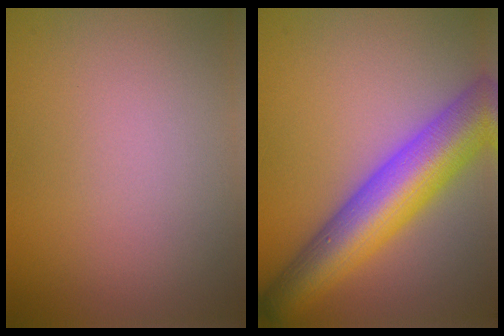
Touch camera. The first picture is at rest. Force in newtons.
{"total": 9.9, "press": 9.9, "slide": 0.4}